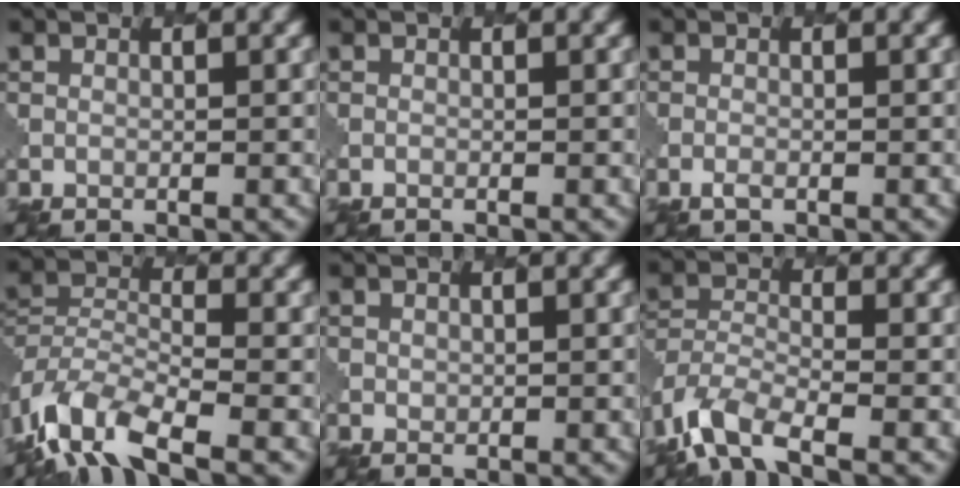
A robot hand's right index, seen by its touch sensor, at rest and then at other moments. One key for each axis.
{"total": 0.0}
{"total": 0.6, "fx": -0.3, "fy": 0.3, "fz": 0.4, "tx": -0.012, "ty": -0.001, "tz": -0.008}
{"total": 9.0, "fx": -6.1, "fy": 3.9, "fz": 5.3, "tx": -0.102, "ty": -0.009, "tz": -0.123}
{"total": 0.8, "fx": 0.3, "fy": 0.7, "fz": 0.3, "tx": -0.006, "ty": -0.005, "tz": 0.007}
{"total": 6.4, "fx": -4.3, "fy": 2.6, "fz": 4.0, "tx": -0.078, "ty": -0.008, "tz": -0.091}